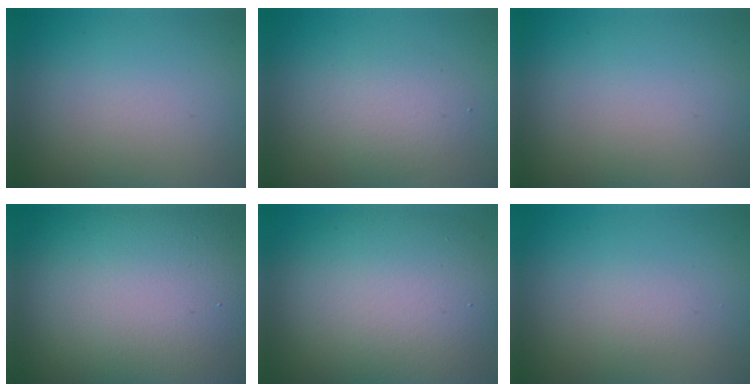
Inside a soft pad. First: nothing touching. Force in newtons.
{"total": 2.4, "press": 2.4, "slide": 0.2}
{"total": 0.0}
{"total": 20.7, "press": 20.7, "slide": 1.2}
{"total": 12.5, "press": 12.5, "slide": 1.0}
{"total": 1.0, "press": 0.9, "slide": 0.1}